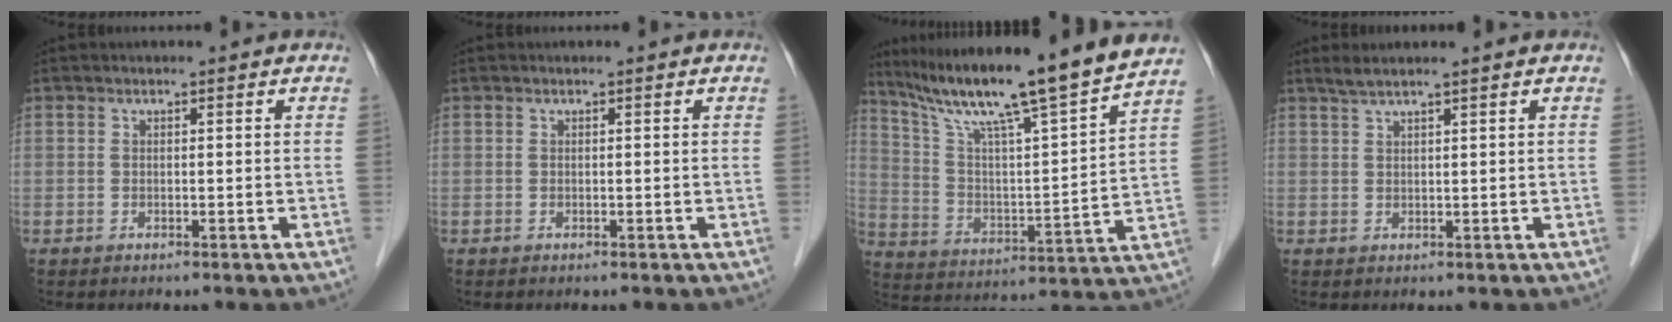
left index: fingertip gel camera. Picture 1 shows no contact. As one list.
[{"total": 0.0}, {"total": 19.7, "force": [16.5, -1.5, 10.7], "torque": [-0.181, -0.014, 0.262]}, {"total": 2.6, "force": [2.1, -0.6, 1.4], "torque": [-0.031, 0.013, 0.045]}]